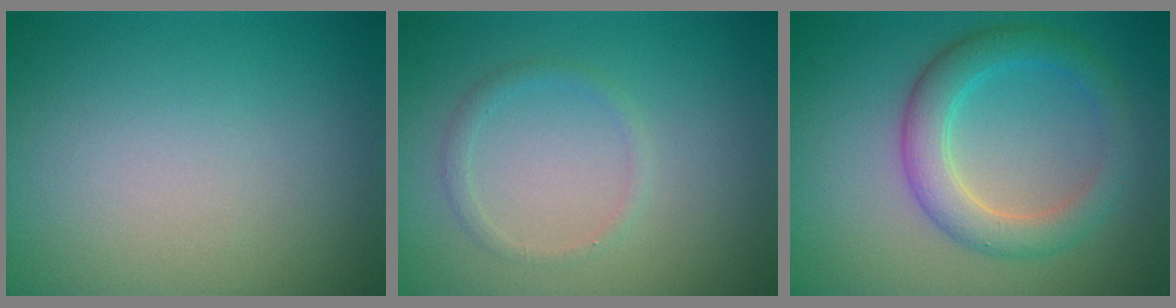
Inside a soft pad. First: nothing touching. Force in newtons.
{"total": 1.1, "press": 1.1, "slide": 0.0}
{"total": 4.0, "press": 4.0, "slide": 0.1}